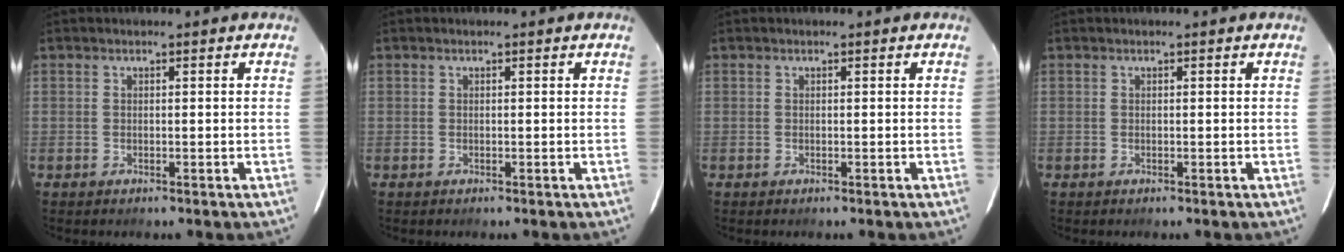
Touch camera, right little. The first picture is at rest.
{"total": 0.0}
{"total": 0.0}
{"total": 0.0}